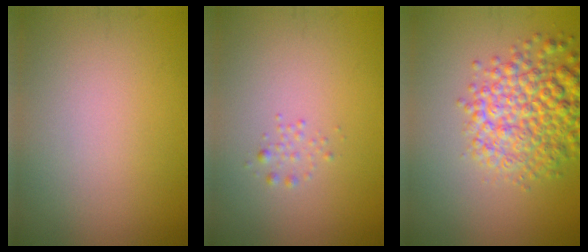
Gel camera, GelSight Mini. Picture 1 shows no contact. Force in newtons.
{"total": 0.8, "press": 0.8, "slide": 0.0}
{"total": 6.9, "press": 6.9, "slide": 0.4}